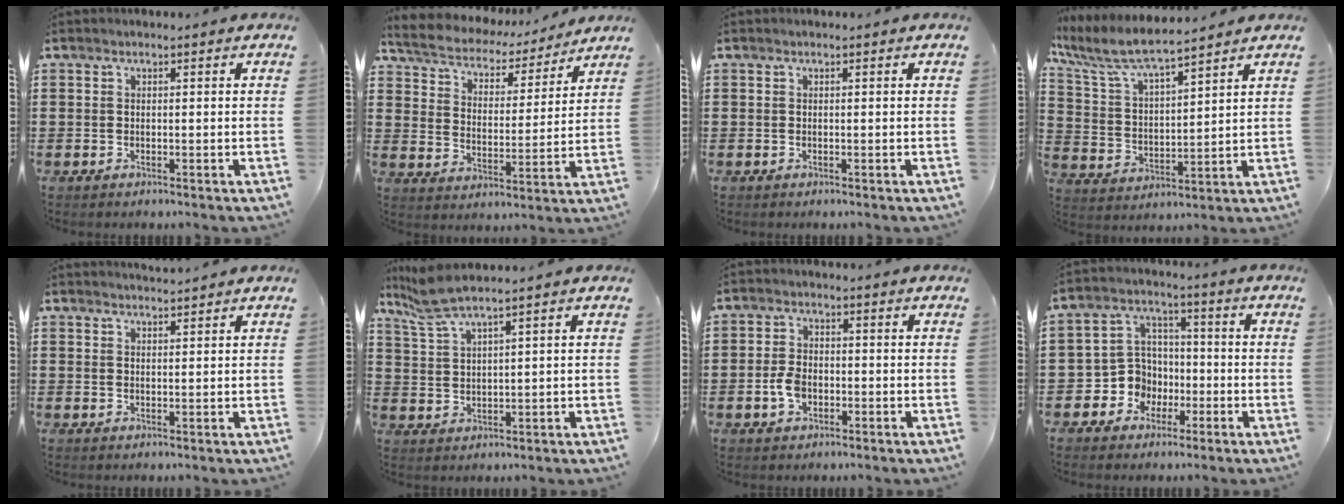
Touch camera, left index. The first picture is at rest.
{"total": 5.0, "force": [4.8, 1.0, 0.7], "torque": [-0.039, -0.033, 0.079]}
{"total": 0.0}
{"total": 7.7, "force": [6.8, 1.0, 3.6], "torque": [-0.100, -0.034, 0.115]}
{"total": 1.5, "force": [1.5, -0.1, 0.1], "torque": [-0.005, 0.002, 0.030]}
{"total": 5.1, "force": [4.0, 0.5, 3.1], "torque": [-0.074, -0.002, 0.073]}
{"total": 3.8, "force": [-1.0, 2.4, 2.8], "torque": [-0.065, -0.001, -0.021]}
{"total": 7.0, "force": [-2.0, 6.5, 1.8], "torque": [-0.074, 0.006, -0.039]}